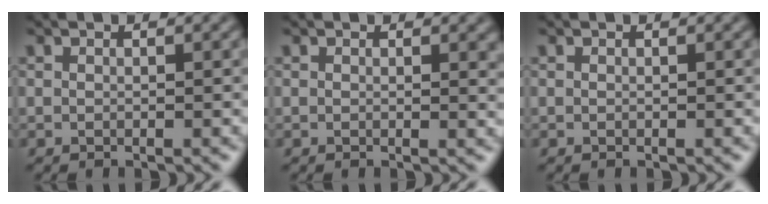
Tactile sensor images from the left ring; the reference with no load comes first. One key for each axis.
{"total": 1.1, "fx": 0.4, "fy": 0.4, "fz": 0.9, "tx": -0.010, "ty": -0.002, "tz": 0.007}
{"total": 0.0}